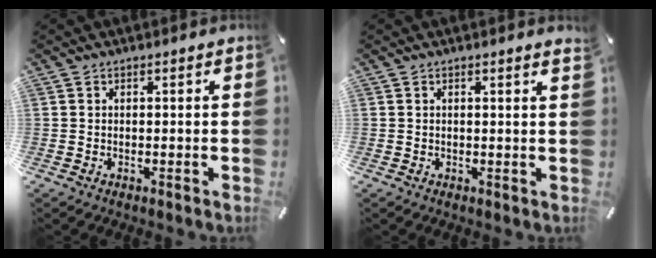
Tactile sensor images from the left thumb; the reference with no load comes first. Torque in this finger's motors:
{"motor_torque": [-0.10, -0.70, -0.15, 0.02, 0.00]}